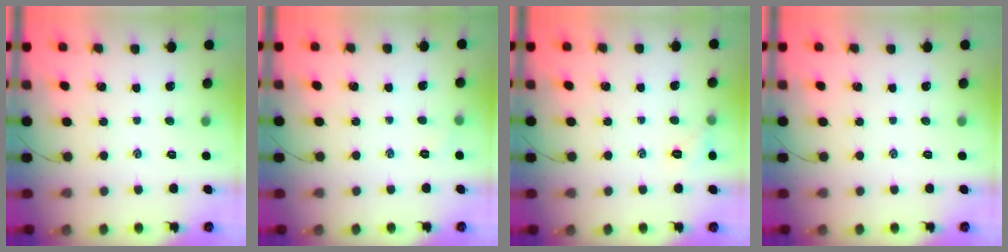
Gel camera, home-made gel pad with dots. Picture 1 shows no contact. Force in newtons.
{"total": 3.4, "press": 3.3, "slide": 1.1}
{"total": 6.3, "press": 6.1, "slide": 1.8}
{"total": 0.0}